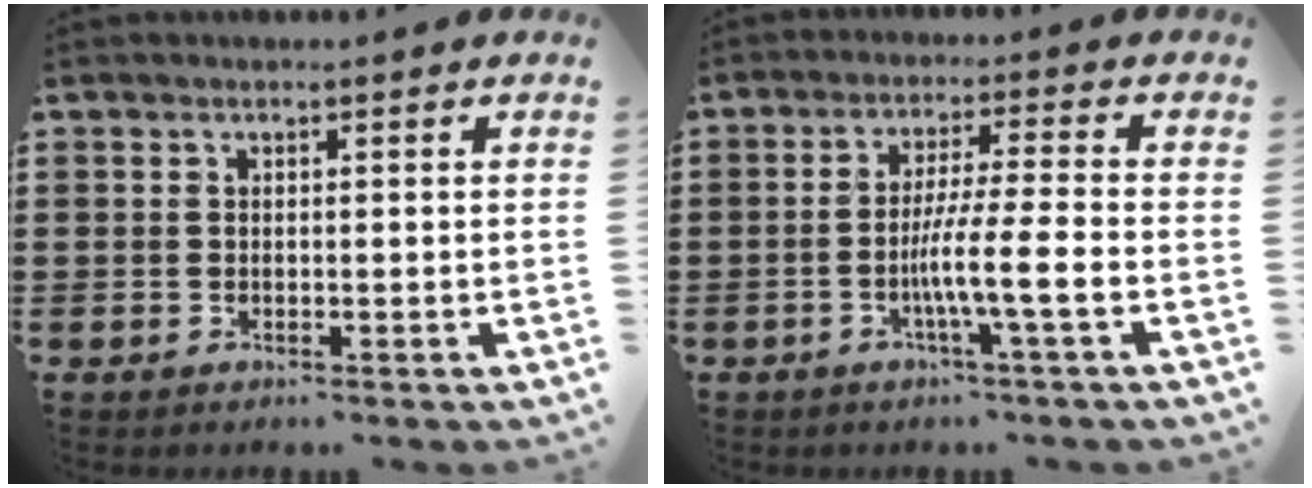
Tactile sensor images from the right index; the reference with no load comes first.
{"total": 7.2, "force": [-2.4, 0.0, 6.8], "torque": [-0.120, -0.008, -0.045]}